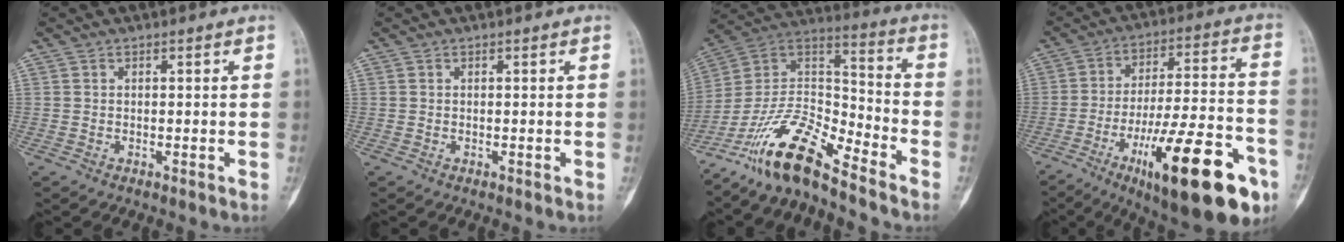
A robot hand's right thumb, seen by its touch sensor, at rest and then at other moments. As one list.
[{"total": 0.0}, {"total": 15.8, "force": [-12.2, 3.8, 9.2], "torque": [-0.162, 0.090, -0.234]}, {"total": 25.5, "force": [-11.9, 7.3, 21.4], "torque": [-0.293, 0.055, -0.173]}]